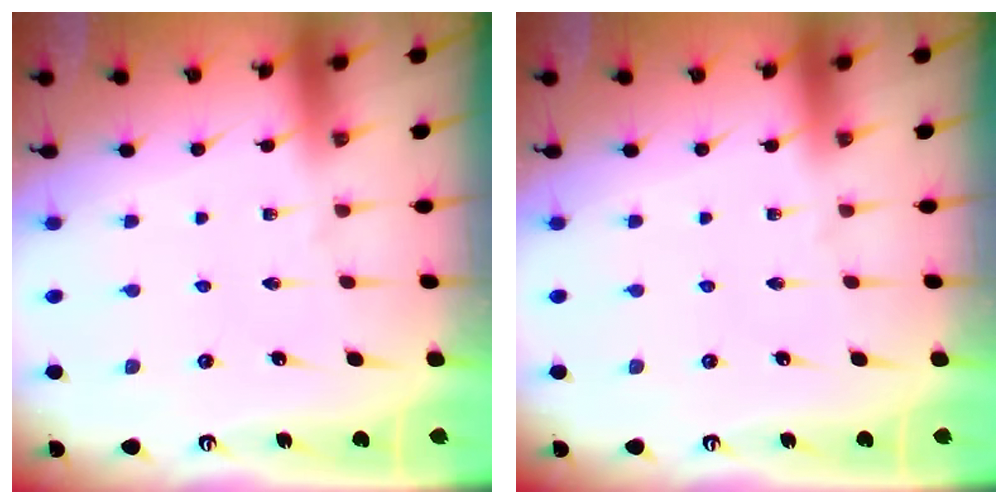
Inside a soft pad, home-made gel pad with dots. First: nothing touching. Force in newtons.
{"total": 0.0}